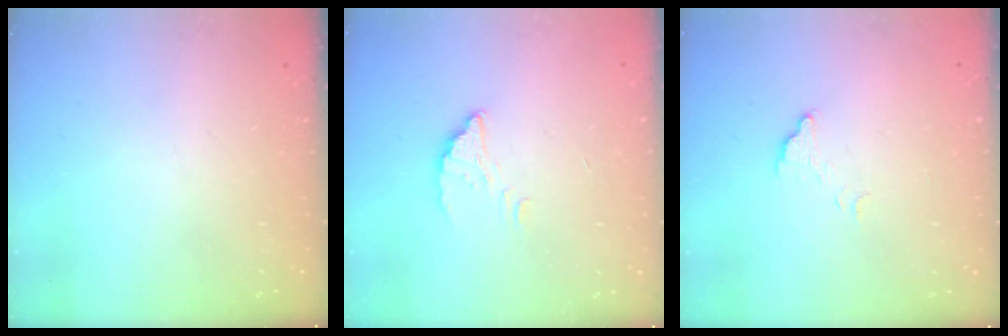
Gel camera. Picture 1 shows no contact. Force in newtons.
{"total": 2.6, "press": 2.5, "slide": 0.3}
{"total": 4.2, "press": 4.2, "slide": 0.3}